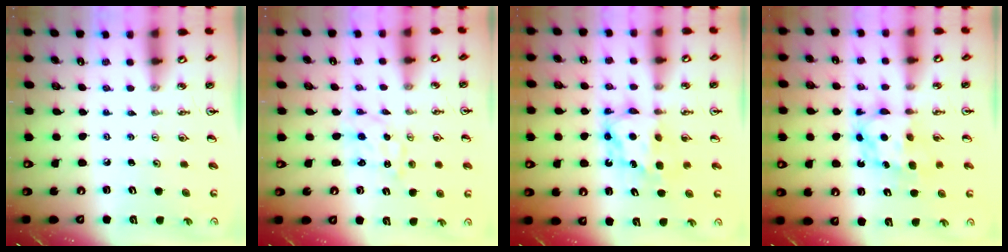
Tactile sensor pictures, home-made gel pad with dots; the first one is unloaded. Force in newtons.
{"total": 1.5, "press": 1.5, "slide": 0.1}
{"total": 6.1, "press": 6.1, "slide": 0.6}
{"total": 6.7, "press": 6.7, "slide": 0.2}